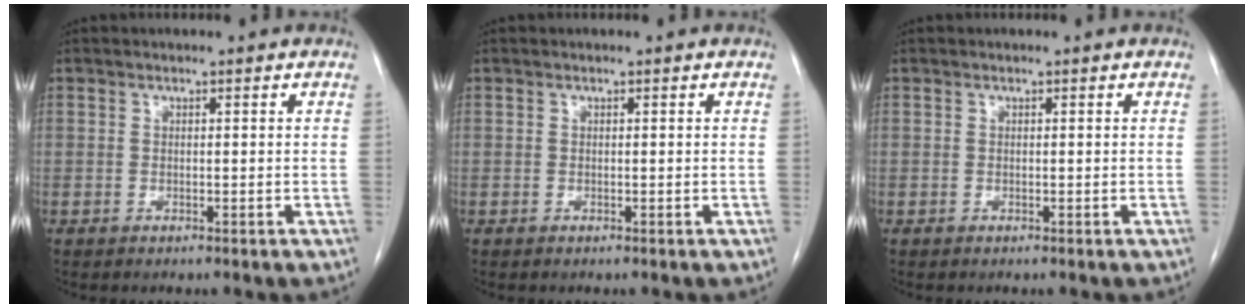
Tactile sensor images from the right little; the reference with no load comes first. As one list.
[{"total": 0.0}, {"total": 0.0}]